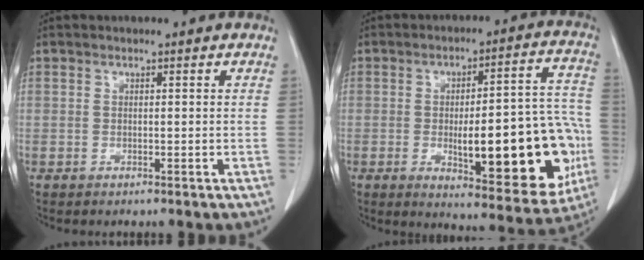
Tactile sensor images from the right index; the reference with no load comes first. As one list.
[{"total": 22.6, "force": [-4.6, 6.2, 21.2], "torque": [-0.218, 0.021, -0.040]}]